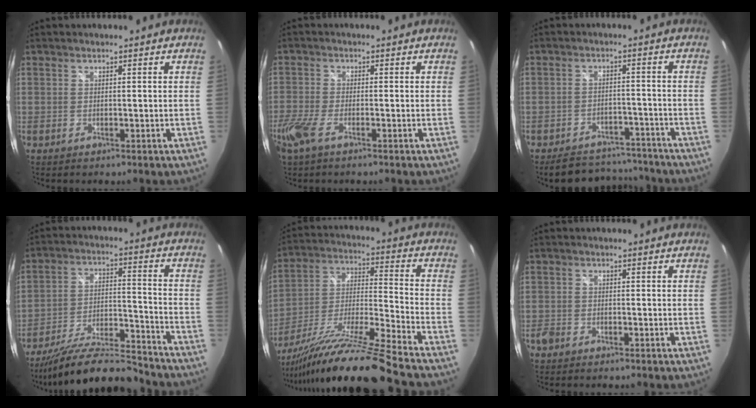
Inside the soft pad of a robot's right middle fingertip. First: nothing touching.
{"total": 6.4, "force": [-3.9, 2.1, 4.6], "torque": [-0.119, -0.016, -0.078]}
{"total": 12.7, "force": [-11.2, 4.7, 3.6], "torque": [-0.081, 0.018, -0.142]}
{"total": 19.6, "force": [-17.4, 2.7, 8.7], "torque": [-0.163, -0.028, -0.274]}
{"total": 21.8, "force": [-17.7, -2.3, 12.5], "torque": [-0.208, -0.048, -0.314]}
{"total": 2.0, "force": [-1.6, 1.0, 0.6], "torque": [-0.019, -0.003, -0.032]}